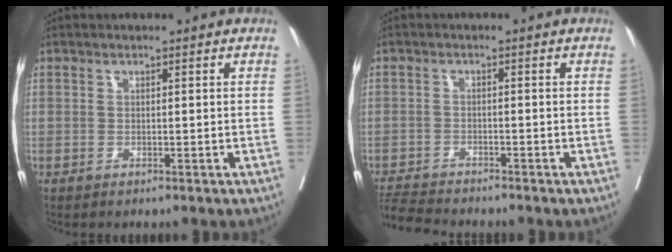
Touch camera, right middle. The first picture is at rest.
{"total": 5.1, "force": [-5.0, -0.6, 1.0], "torque": [-0.012, -0.018, -0.089]}